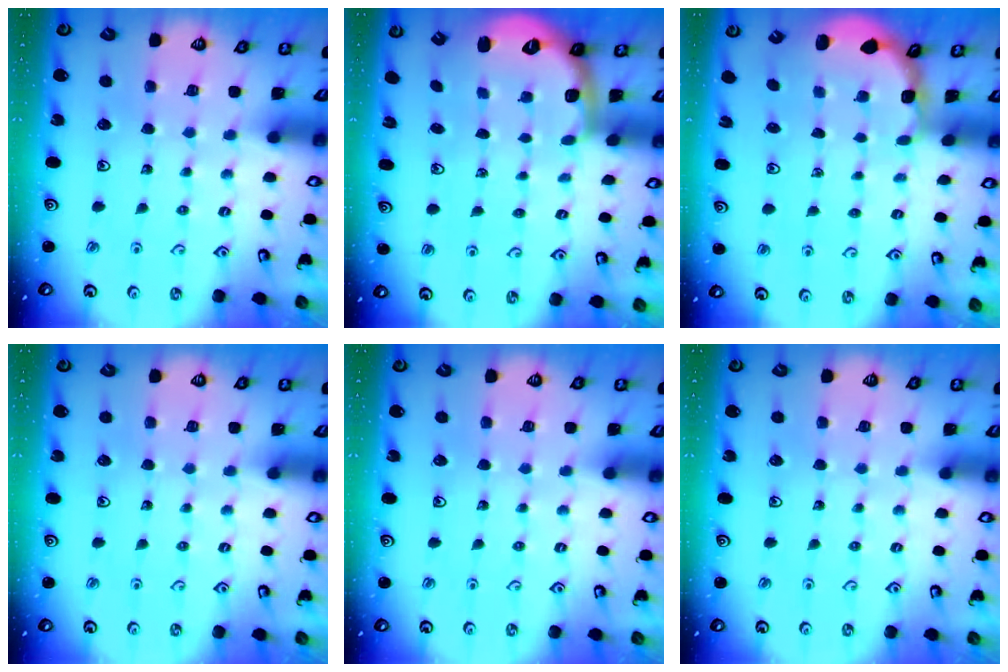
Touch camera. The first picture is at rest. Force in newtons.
{"total": 2.5, "press": 2.0, "slide": 1.6}
{"total": 2.4, "press": 1.7, "slide": 1.6}
{"total": 0.0}
{"total": 0.0}
{"total": 0.0}